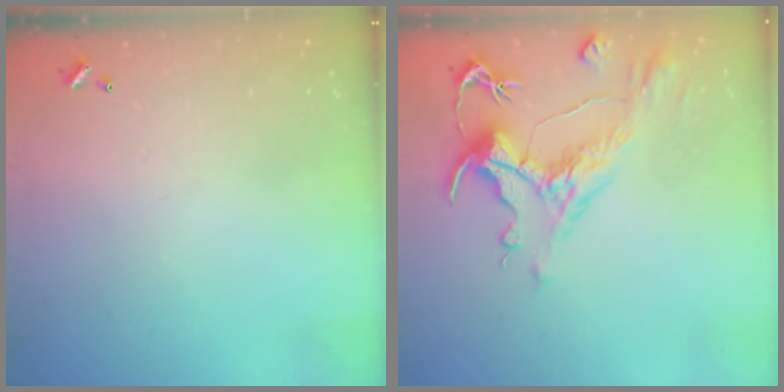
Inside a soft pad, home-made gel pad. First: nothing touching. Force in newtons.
{"total": 2.6, "press": 2.1, "slide": 1.6}